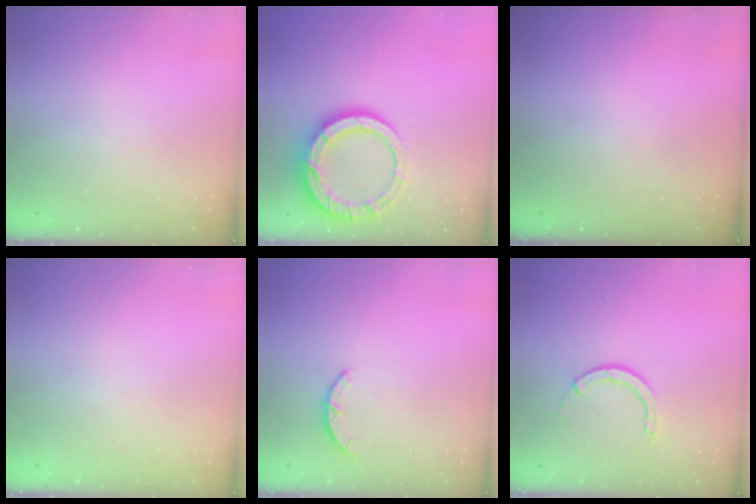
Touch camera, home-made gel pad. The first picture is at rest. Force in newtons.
{"total": 14.8, "press": 14.7, "slide": 1.3}
{"total": 0.0}
{"total": 2.4, "press": 2.4, "slide": 0.2}
{"total": 2.2, "press": 2.2, "slide": 0.3}
{"total": 2.8, "press": 2.8, "slide": 0.2}